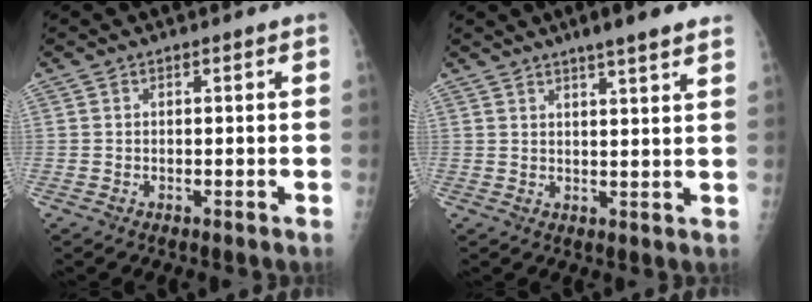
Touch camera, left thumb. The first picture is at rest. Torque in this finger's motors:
{"motor_torque": [1.77, 0.48, 0.40, -0.38, 0.15]}